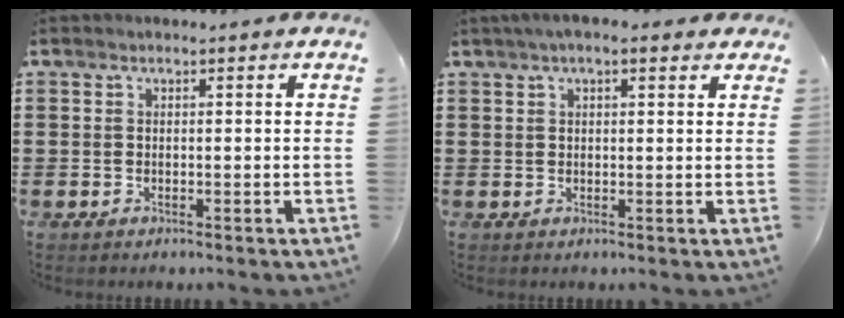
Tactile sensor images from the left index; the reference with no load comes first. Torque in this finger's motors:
{"motor_torque": [2.14, 0.00, 0.89, 0.21]}